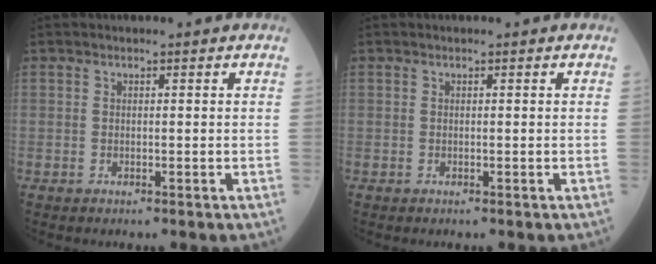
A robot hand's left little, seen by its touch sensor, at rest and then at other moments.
{"total": 0.0}